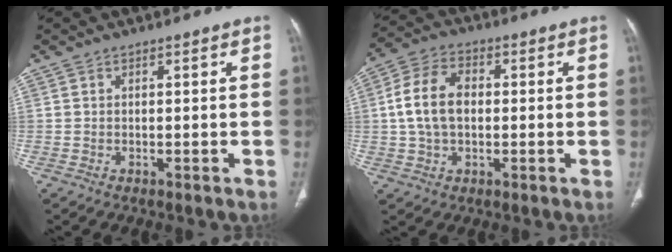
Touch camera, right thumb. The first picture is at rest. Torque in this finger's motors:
{"motor_torque": [1.04, 1.69, 0.72, -0.47, 0.37]}